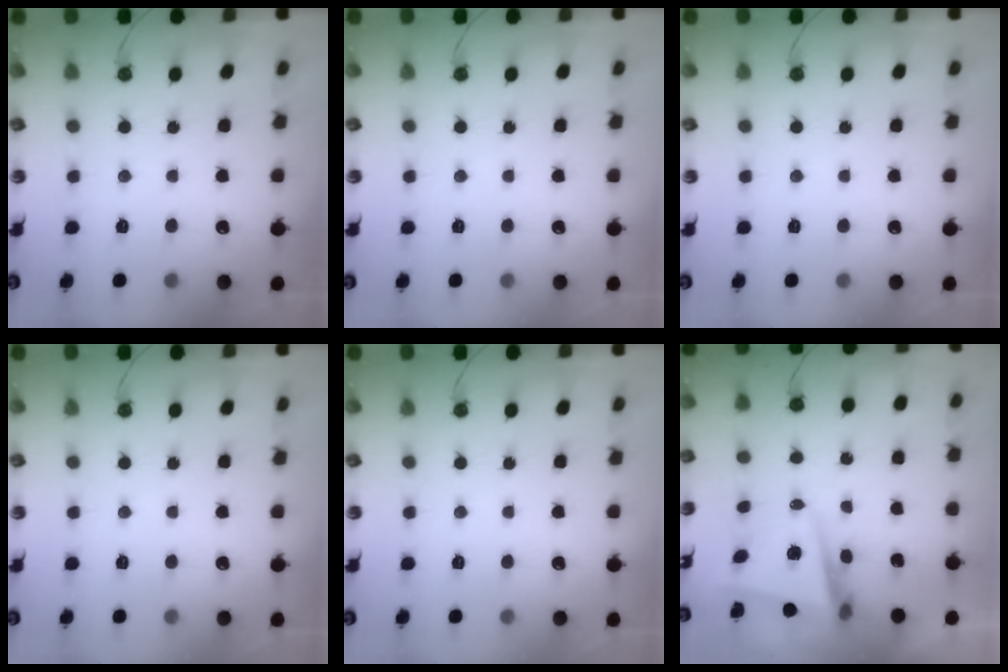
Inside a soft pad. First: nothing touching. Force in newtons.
{"total": 0.0}
{"total": 0.0}
{"total": 0.0}
{"total": 0.0}
{"total": 7.2, "press": 7.2, "slide": 0.4}